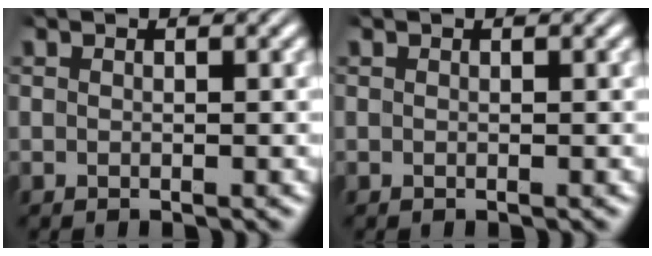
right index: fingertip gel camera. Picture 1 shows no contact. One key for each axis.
{"total": 0.0}